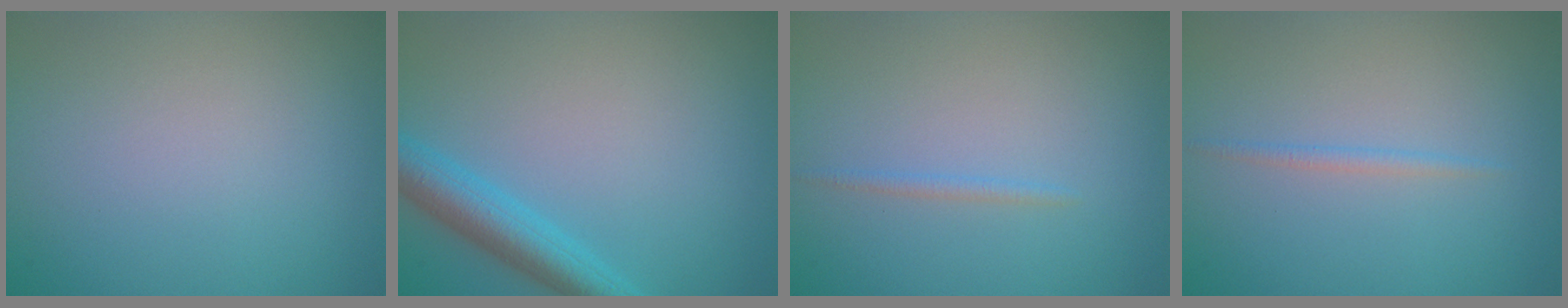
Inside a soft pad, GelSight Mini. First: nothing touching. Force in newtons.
{"total": 4.2, "press": 4.2, "slide": 0.3}
{"total": 0.7, "press": 0.7, "slide": 0.1}
{"total": 0.9, "press": 0.9, "slide": 0.1}